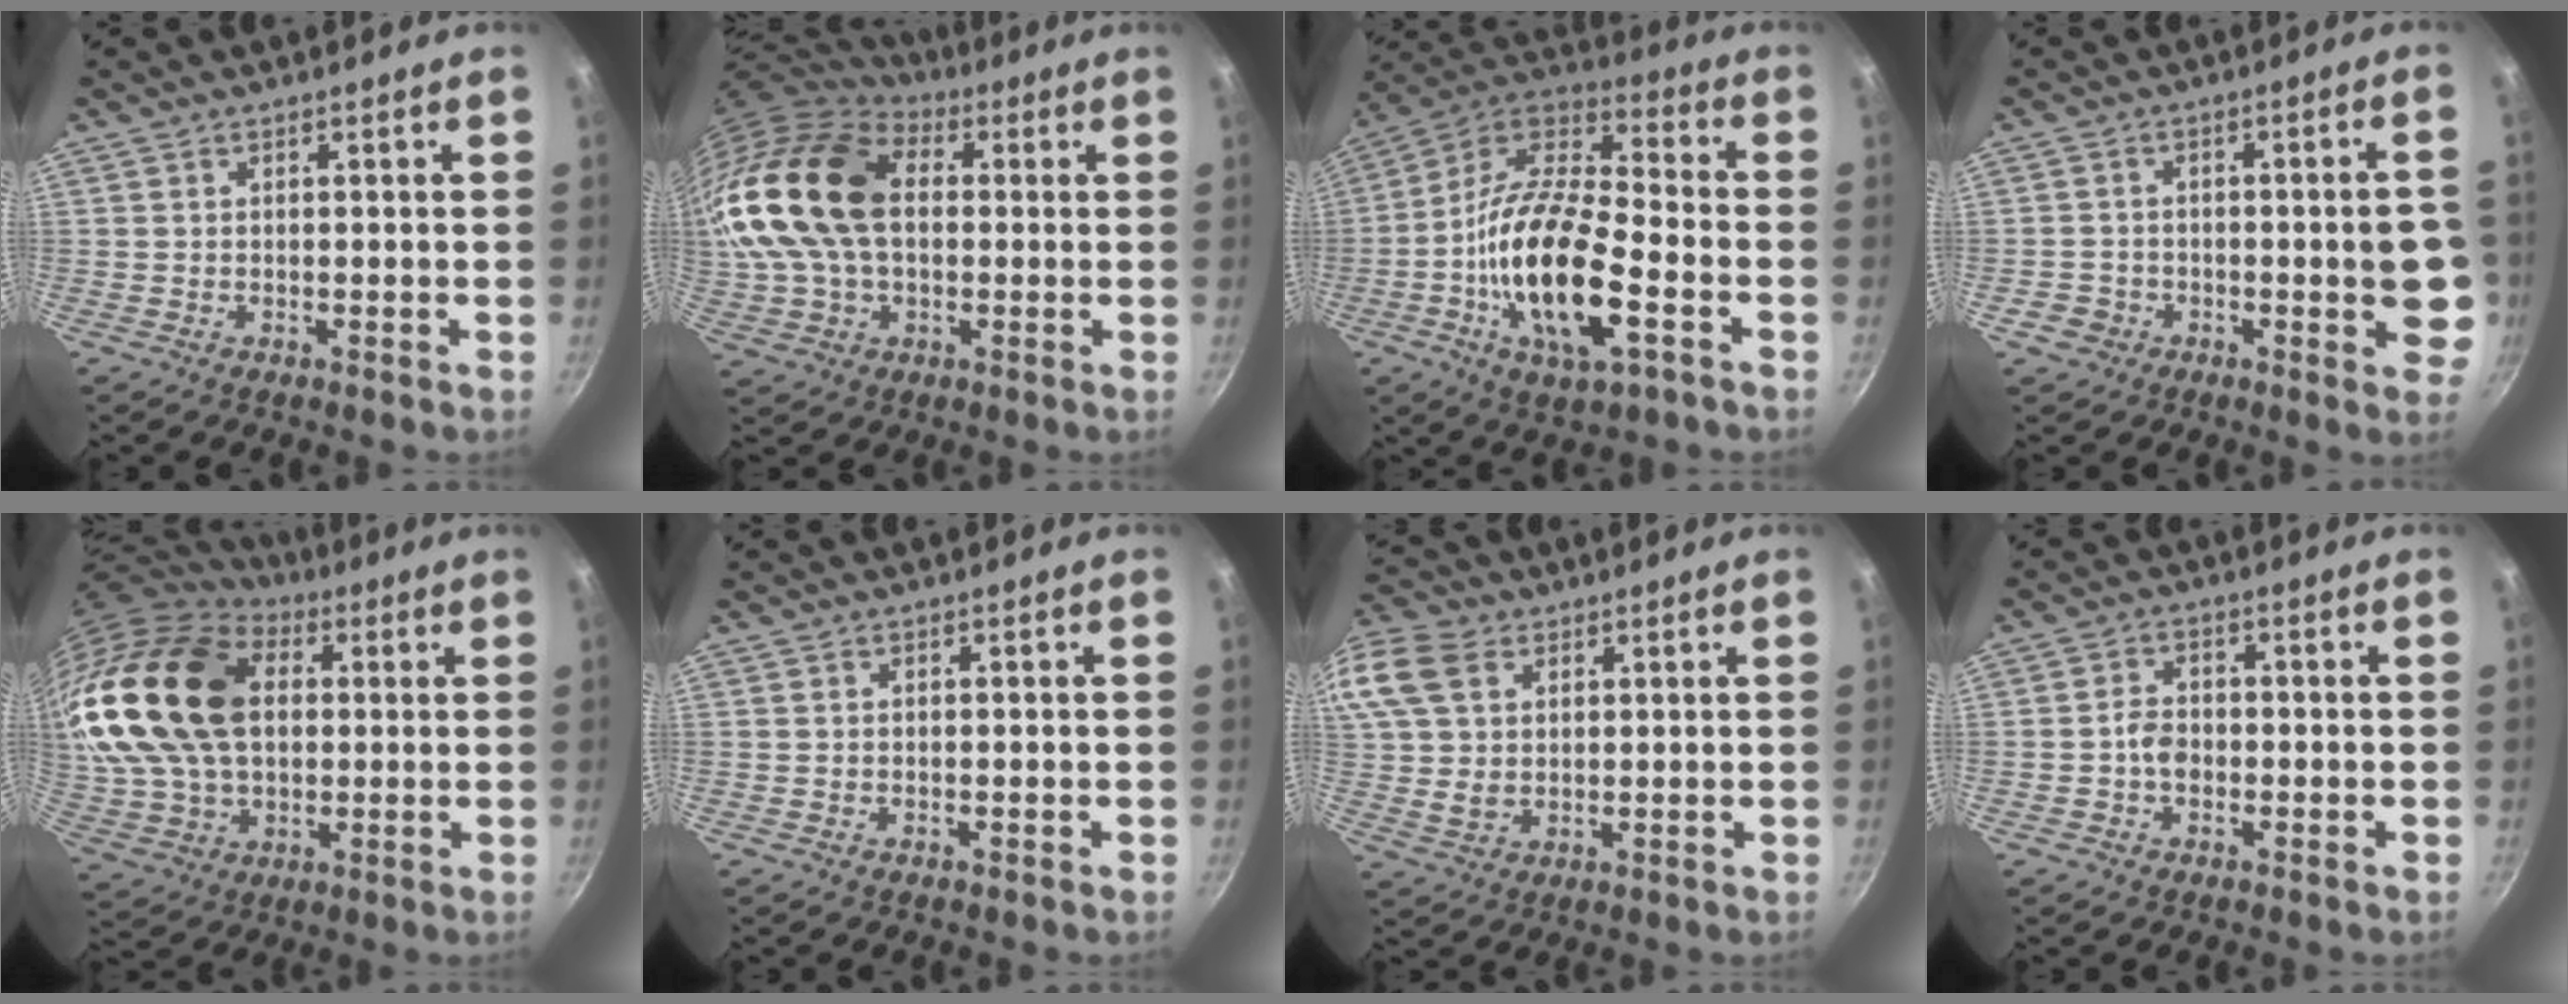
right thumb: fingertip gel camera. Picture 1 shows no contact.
{"total": 24.3, "force": [2.9, 16.1, 17.9], "torque": [-0.374, 0.031, 0.046]}
{"total": 21.8, "force": [-6.2, 8.6, 19.0], "torque": [-0.354, 0.028, -0.132]}
{"total": 8.9, "force": [-2.2, 4.9, 7.0], "torque": [-0.056, 0.019, -0.030]}
{"total": 25.1, "force": [5.6, 16.6, 18.0], "torque": [-0.337, 0.006, 0.106]}
{"total": 0.0}
{"total": 16.8, "force": [6.6, 12.1, 9.6], "torque": [-0.219, 0.015, 0.125]}
{"total": 3.4, "force": [-1.0, 2.6, 2.0], "torque": [-0.021, 0.015, -0.019]}